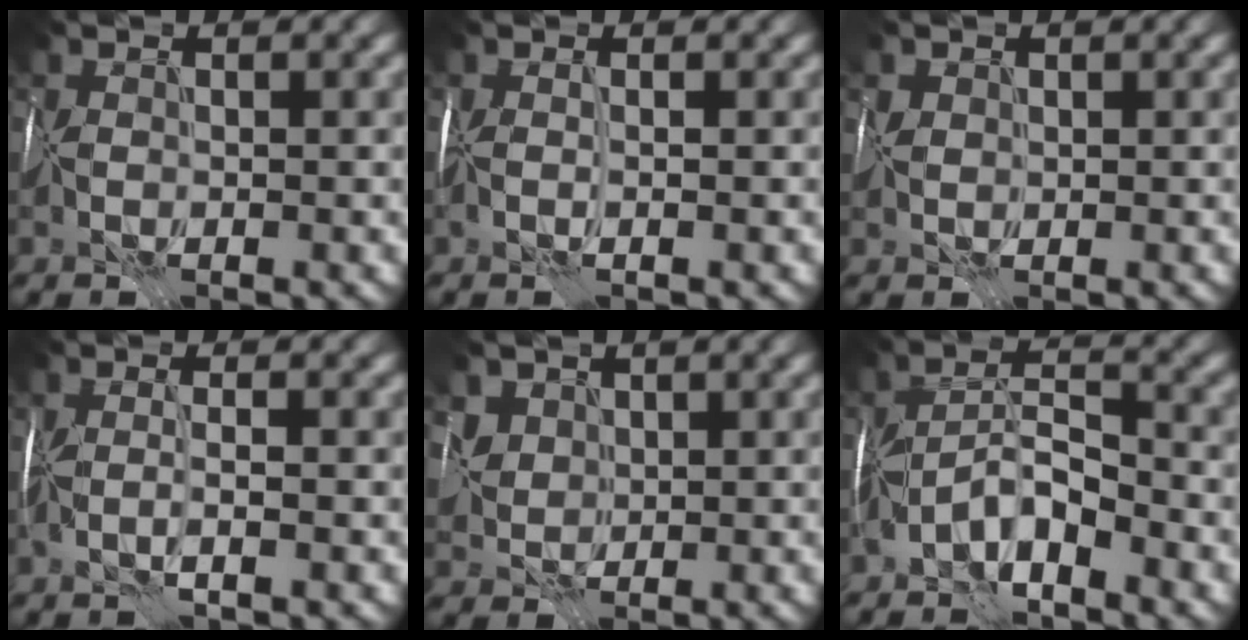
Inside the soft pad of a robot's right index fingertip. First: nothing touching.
{"total": 1.1, "force": [-0.1, -1.0, -0.5], "torque": [0.019, -0.004, -0.003]}
{"total": 0.8, "force": [0.5, 0.4, -0.4], "torque": [0.014, -0.002, 0.008]}
{"total": 1.3, "force": [-0.6, -1.1, 0.2], "torque": [0.009, -0.007, -0.014]}
{"total": 2.4, "force": [1.7, 1.7, 0.3], "torque": [-0.012, -0.001, 0.047]}
{"total": 3.3, "force": [-2.6, 0.5, 1.9], "torque": [-0.017, 0.007, -0.056]}